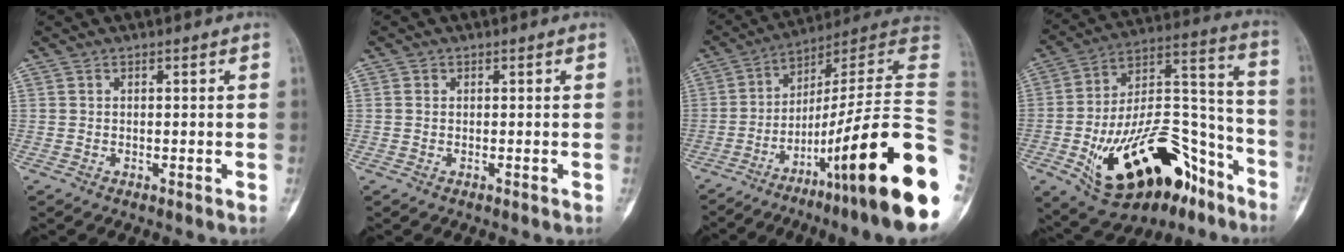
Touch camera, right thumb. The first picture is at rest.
{"total": 0.7, "force": [0.1, 0.6, 0.4], "torque": [-0.002, 0.001, 0.000]}
{"total": 29.8, "force": [-9.9, 3.5, 27.9], "torque": [-0.327, 0.065, -0.157]}
{"total": 30.8, "force": [-15.0, 15.0, 22.3], "torque": [-0.342, 0.075, -0.231]}